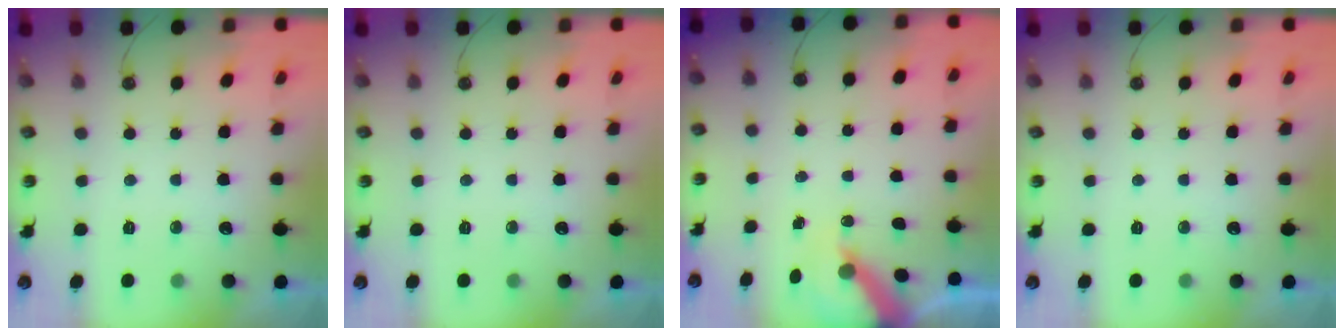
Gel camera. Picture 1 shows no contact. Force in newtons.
{"total": 0.0}
{"total": 6.1, "press": 6.0, "slide": 0.8}
{"total": 0.0}